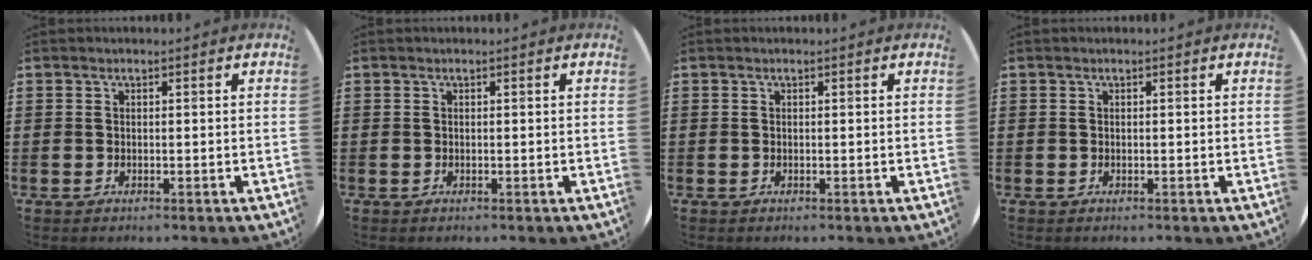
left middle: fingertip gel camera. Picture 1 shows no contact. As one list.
[{"total": 0.0}, {"total": 0.0}, {"total": 0.0}]